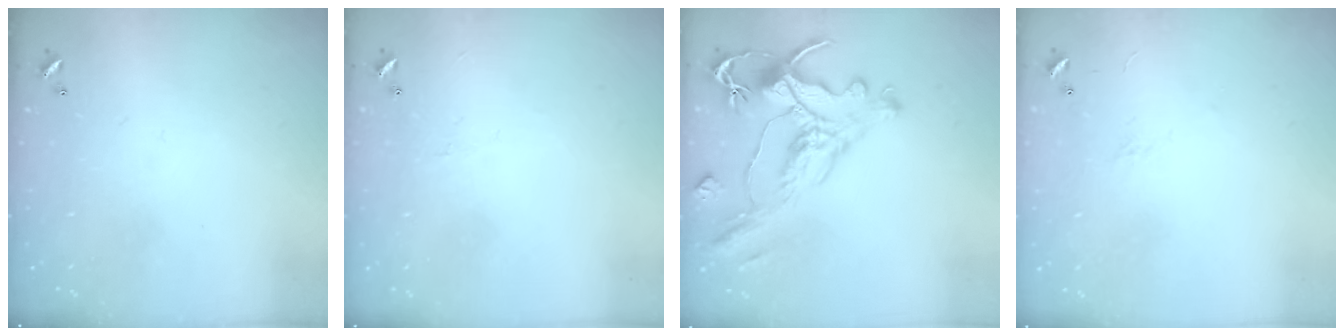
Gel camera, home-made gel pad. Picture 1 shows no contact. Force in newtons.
{"total": 0.8, "press": 0.7, "slide": 0.5}
{"total": 1.6, "press": 1.0, "slide": 1.3}
{"total": 5.6, "press": 5.5, "slide": 0.9}